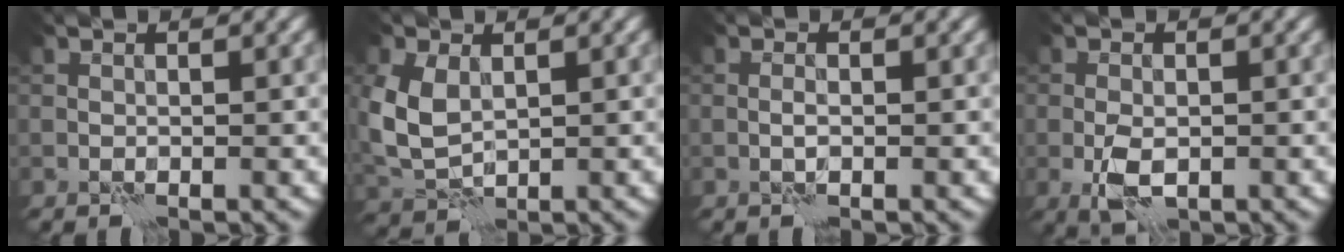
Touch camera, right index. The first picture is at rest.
{"total": 5.0, "force": [0.9, 3.4, 3.5], "torque": [-0.095, 0.004, 0.021]}
{"total": 0.8, "force": [-0.1, 0.2, 0.7], "torque": [-0.016, 0.003, -0.004]}
{"total": 3.3, "force": [-1.0, 1.7, 2.6], "torque": [-0.051, -0.005, -0.018]}